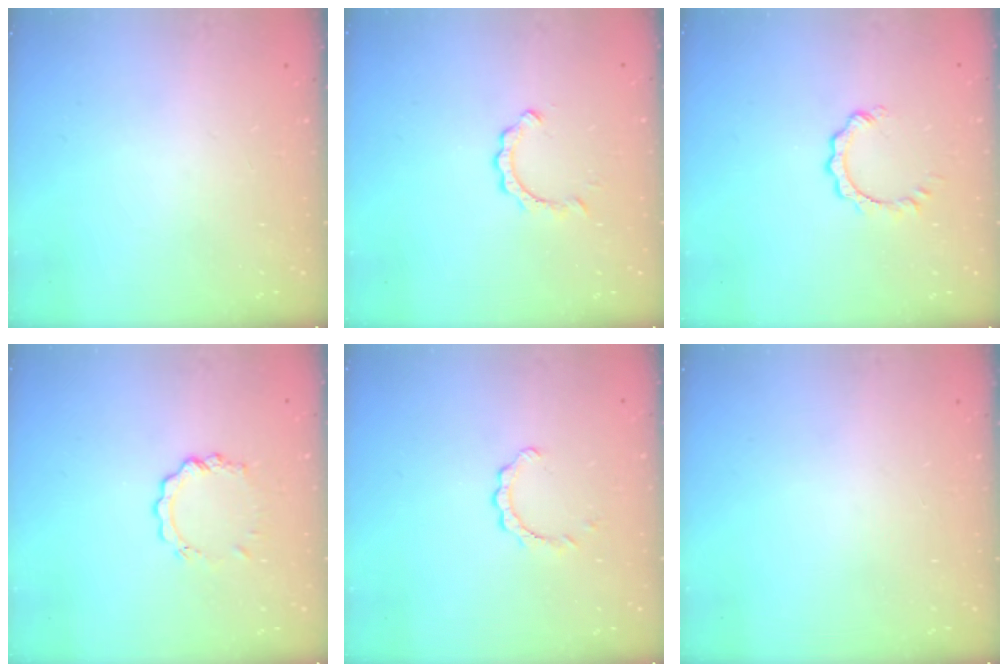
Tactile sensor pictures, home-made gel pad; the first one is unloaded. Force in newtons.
{"total": 2.3, "press": 2.3, "slide": 0.3}
{"total": 3.0, "press": 3.0, "slide": 0.3}
{"total": 6.0, "press": 6.0, "slide": 0.5}
{"total": 2.0, "press": 2.0, "slide": 0.2}
{"total": 0.0}